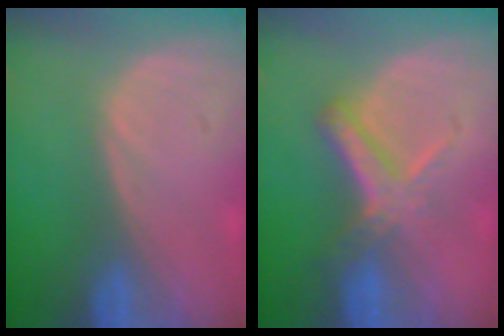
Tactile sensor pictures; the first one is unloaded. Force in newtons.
{"total": 5.6, "press": 5.2, "slide": 2.2}